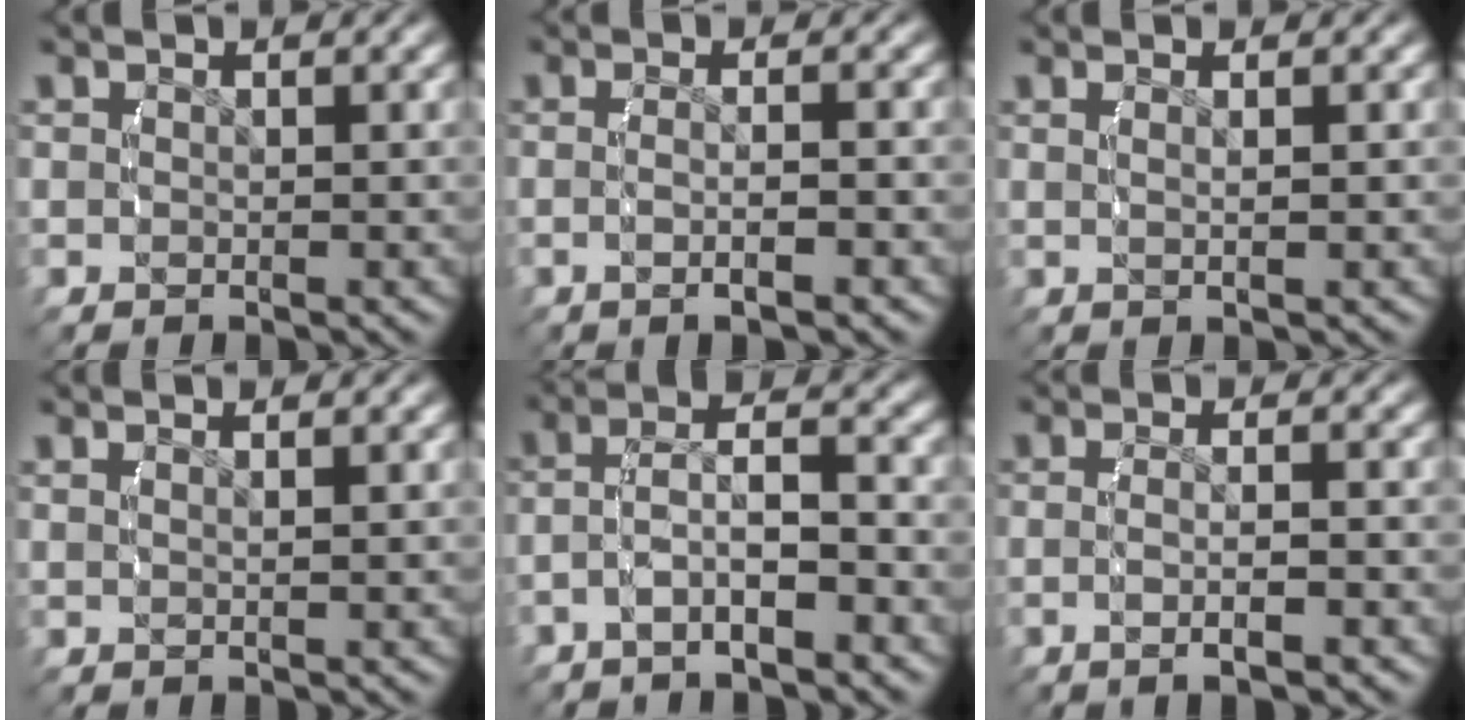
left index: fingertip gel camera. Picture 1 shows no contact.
{"total": 2.5, "force": [-1.0, -0.4, 2.3], "torque": [-0.041, 0.003, -0.014]}
{"total": 1.5, "force": [0.4, -0.8, 1.2], "torque": [-0.017, 0.004, 0.010]}
{"total": 1.3, "force": [0.7, -1.0, 0.5], "torque": [-0.006, 0.000, 0.017]}
{"total": 3.5, "force": [-1.6, 1.2, 2.9], "torque": [-0.060, 0.003, -0.026]}
{"total": 2.8, "force": [-1.2, -0.3, 2.5], "torque": [-0.045, 0.003, -0.017]}